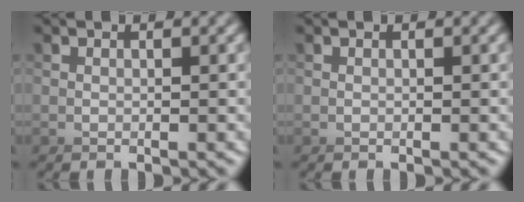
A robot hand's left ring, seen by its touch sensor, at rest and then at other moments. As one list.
[{"total": 0.0}]